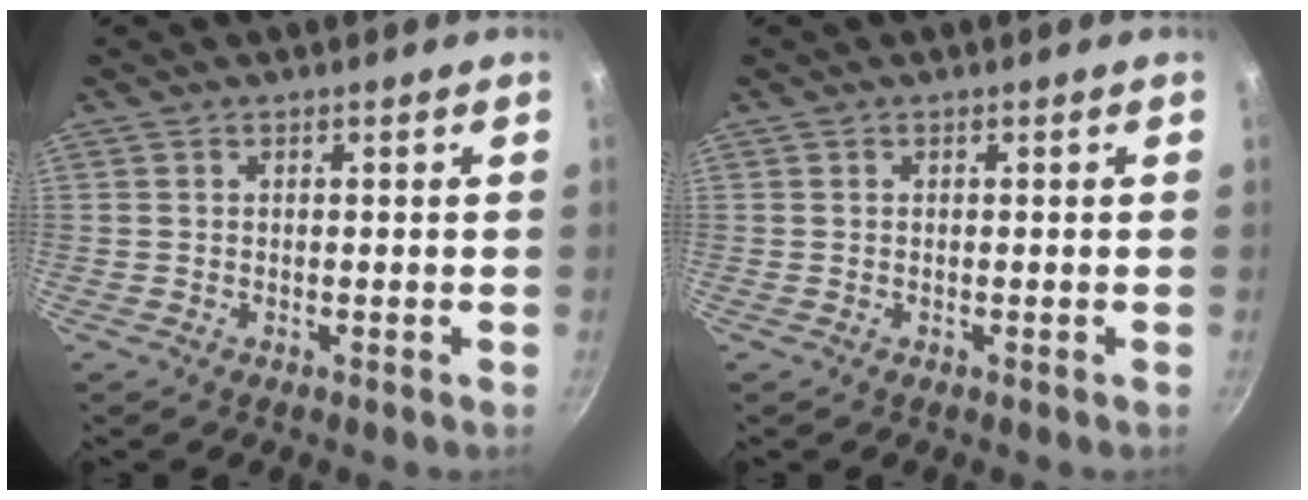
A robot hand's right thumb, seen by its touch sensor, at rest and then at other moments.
{"total": 0.0}